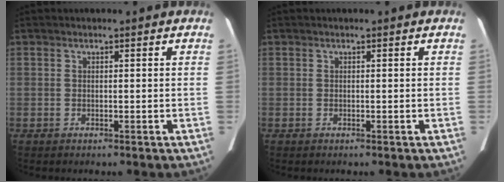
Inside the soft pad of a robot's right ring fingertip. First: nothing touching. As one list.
[{"total": 0.0}]